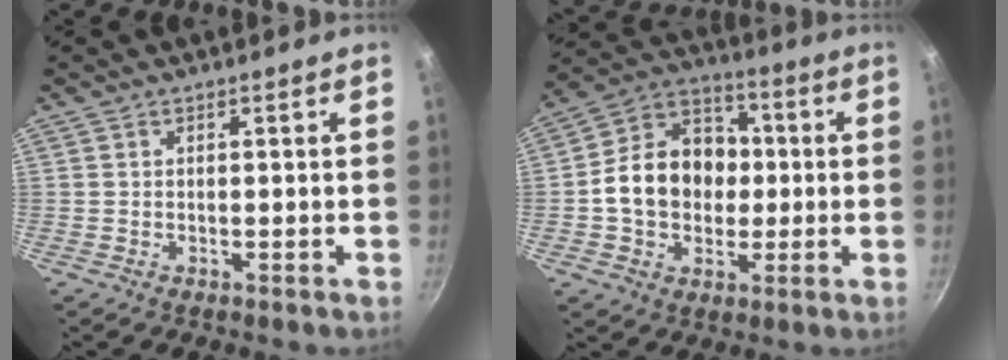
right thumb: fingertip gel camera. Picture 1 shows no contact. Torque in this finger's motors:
{"motor_torque": [0.67, 1.01, 0.79, -0.77, 0.31]}